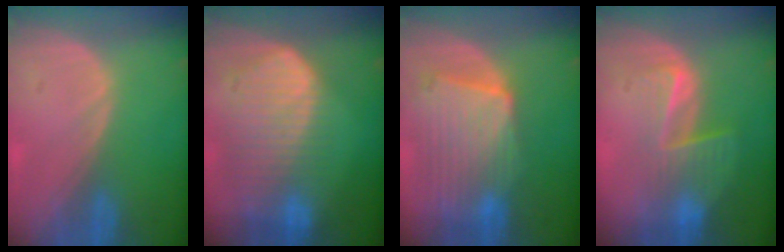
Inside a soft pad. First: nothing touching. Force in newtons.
{"total": 10.1, "press": 8.7, "slide": 5.2}
{"total": 10.5, "press": 9.2, "slide": 5.1}
{"total": 6.9, "press": 6.0, "slide": 3.5}